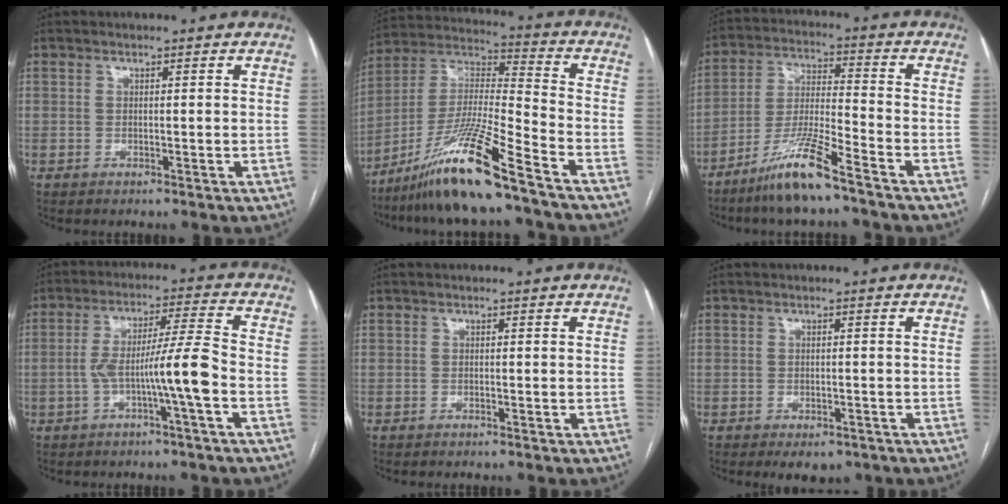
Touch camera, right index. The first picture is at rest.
{"total": 16.0, "force": [-11.1, -0.8, 11.5], "torque": [-0.234, -0.015, -0.201]}
{"total": 10.3, "force": [-7.4, 0.0, 7.2], "torque": [-0.148, -0.025, -0.142]}
{"total": 8.6, "force": [-2.5, -0.8, 8.2], "torque": [-0.150, 0.021, -0.039]}
{"total": 0.0}
{"total": 4.1, "force": [-2.9, 2.2, 1.9], "torque": [-0.014, -0.001, -0.032]}